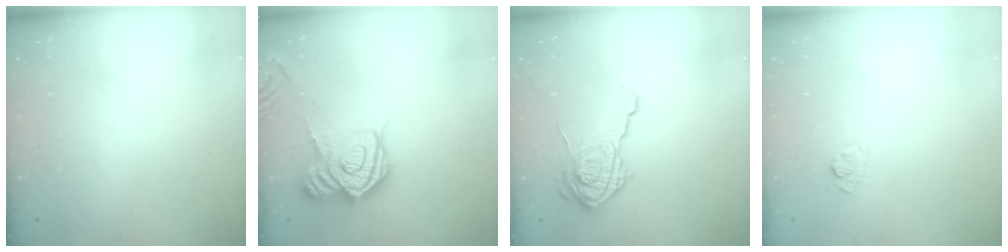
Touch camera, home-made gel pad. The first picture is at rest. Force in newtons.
{"total": 17.5, "press": 17.5, "slide": 1.3}
{"total": 16.1, "press": 16.1, "slide": 0.5}
{"total": 4.0, "press": 3.7, "slide": 1.5}